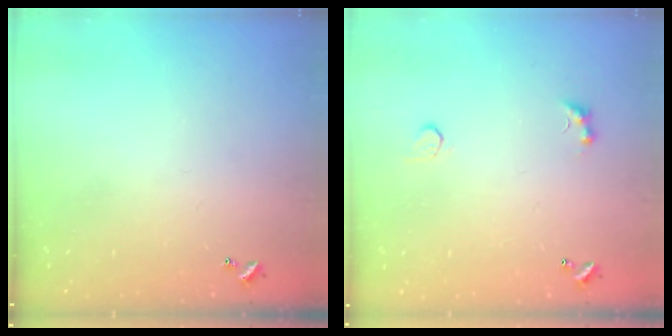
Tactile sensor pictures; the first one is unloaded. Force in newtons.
{"total": 2.8, "press": 2.7, "slide": 0.8}